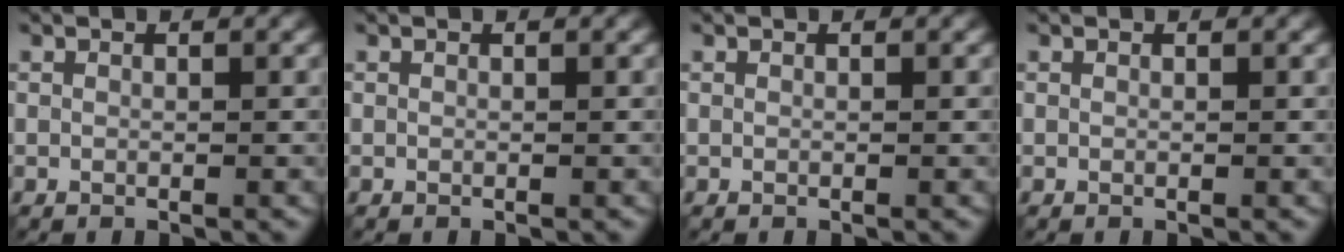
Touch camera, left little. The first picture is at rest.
{"total": 0.0}
{"total": 0.0}
{"total": 0.0}